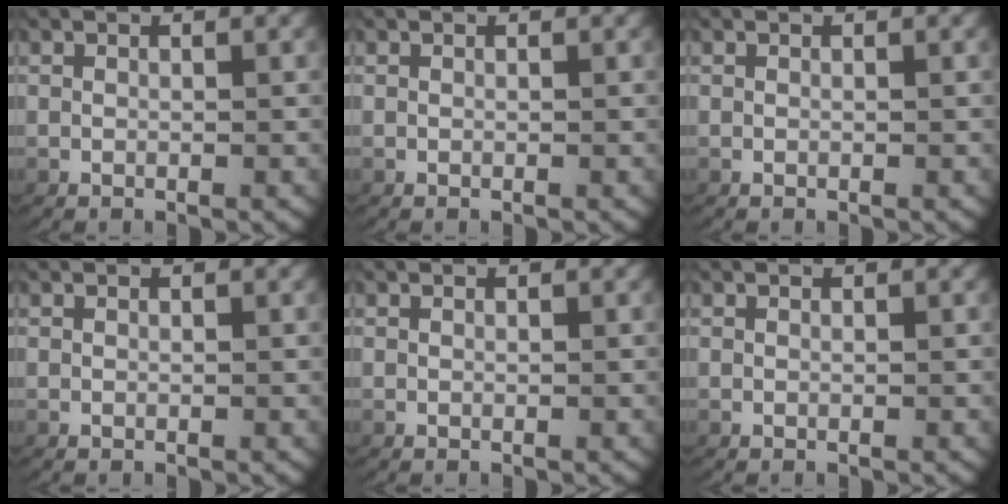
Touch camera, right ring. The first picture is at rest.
{"total": 0.0}
{"total": 0.0}
{"total": 0.0}
{"total": 0.0}
{"total": 0.0}